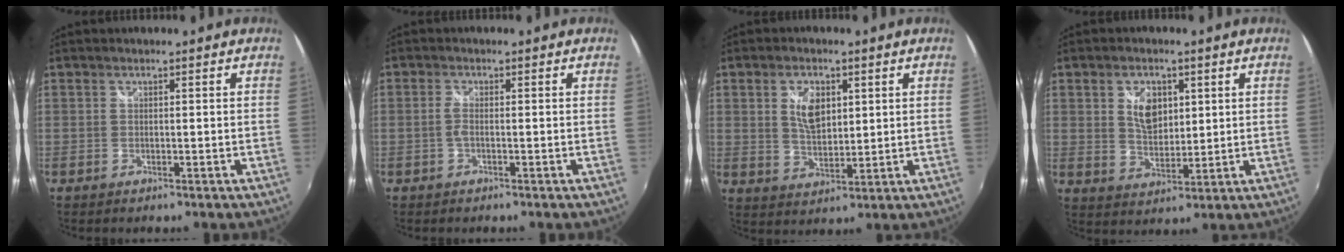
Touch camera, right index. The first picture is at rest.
{"total": 1.4, "force": [-0.5, 0.1, 1.3], "torque": [-0.028, 0.000, -0.011]}
{"total": 6.6, "force": [2.1, 3.7, 5.1], "torque": [-0.090, 0.004, 0.039]}
{"total": 6.7, "force": [2.2, 4.1, 4.7], "torque": [-0.079, 0.004, 0.042]}